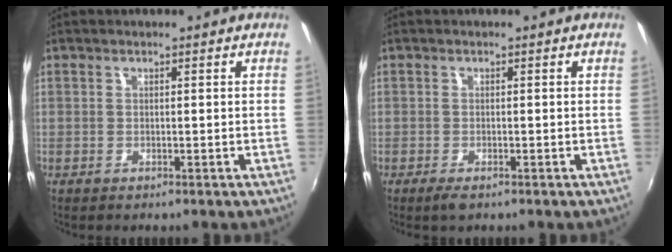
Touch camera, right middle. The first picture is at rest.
{"total": 2.0, "force": [-1.3, 0.6, 1.3], "torque": [-0.027, -0.006, -0.022]}